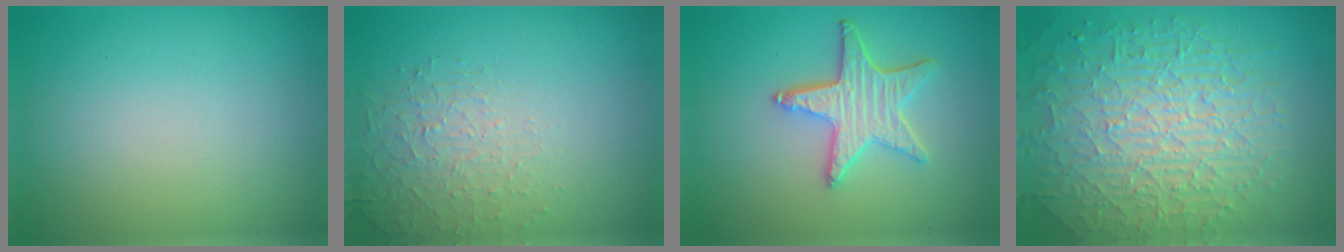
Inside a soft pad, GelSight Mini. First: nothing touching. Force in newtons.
{"total": 1.5, "press": 0.8, "slide": 1.3}
{"total": 4.3, "press": 3.7, "slide": 2.2}
{"total": 9.8, "press": 6.4, "slide": 7.4}